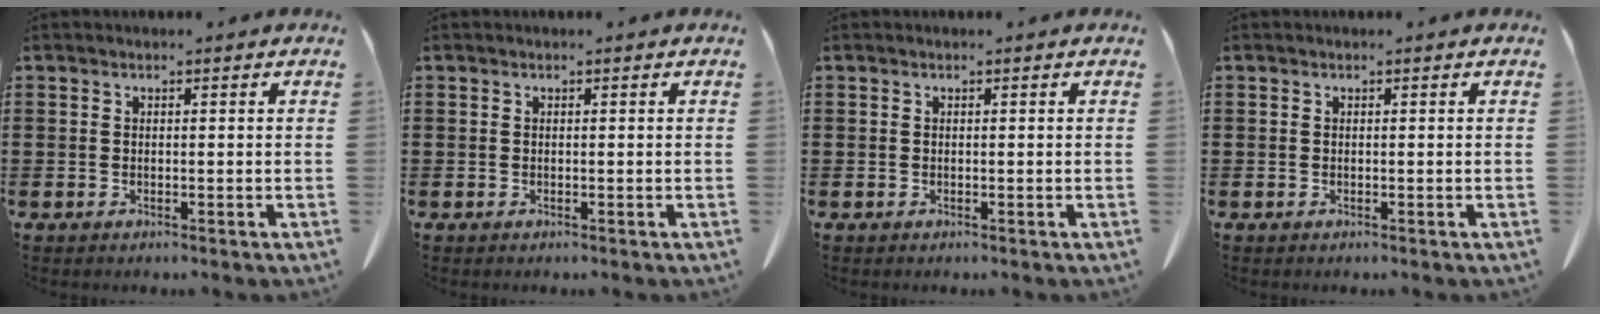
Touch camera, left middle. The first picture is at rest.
{"total": 0.0}
{"total": 0.0}
{"total": 0.0}